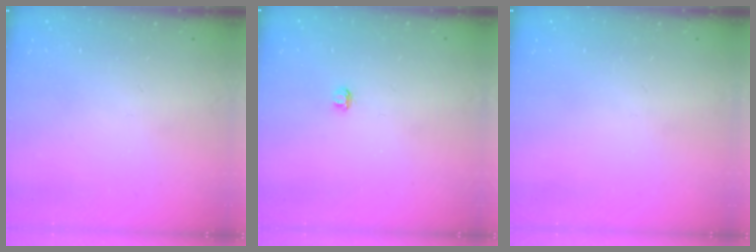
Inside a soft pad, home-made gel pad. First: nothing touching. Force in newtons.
{"total": 2.9, "press": 2.9, "slide": 0.3}
{"total": 0.0}